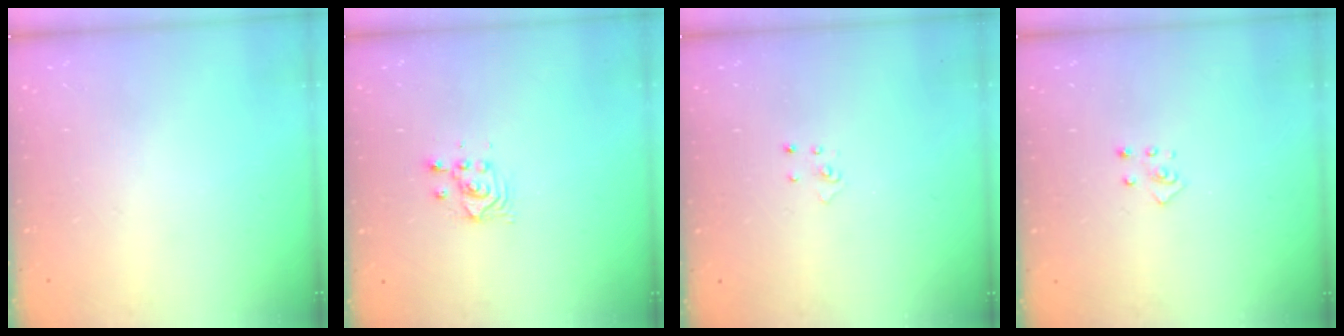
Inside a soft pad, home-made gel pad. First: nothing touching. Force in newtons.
{"total": 2.8, "press": 2.8, "slide": 0.1}
{"total": 3.0, "press": 2.9, "slide": 0.3}
{"total": 2.8, "press": 2.8, "slide": 0.3}